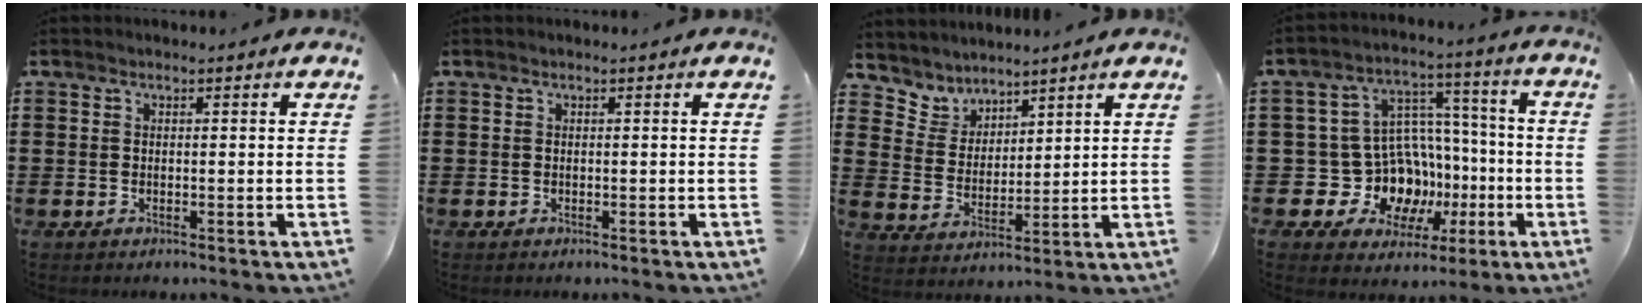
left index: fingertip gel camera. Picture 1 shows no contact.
{"total": 0.0}
{"total": 4.9, "force": [4.3, 2.2, 0.0], "torque": [-0.027, -0.015, 0.081]}
{"total": 13.0, "force": [-2.7, 11.6, 5.3], "torque": [-0.143, 0.004, -0.025]}